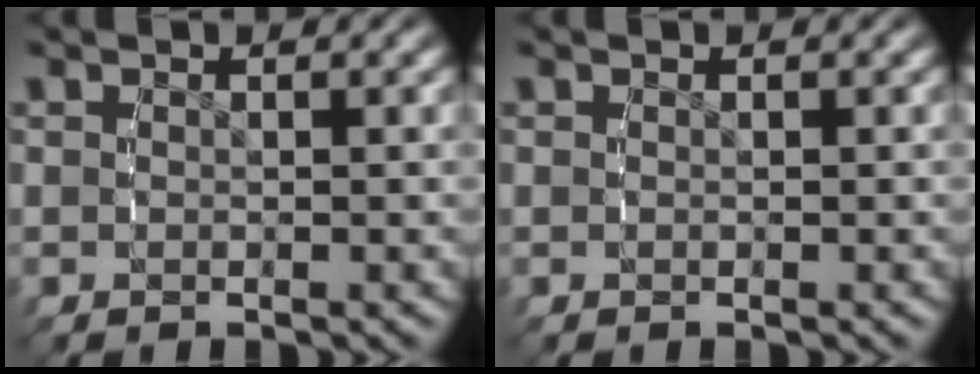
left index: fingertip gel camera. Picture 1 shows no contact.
{"total": 0.0}